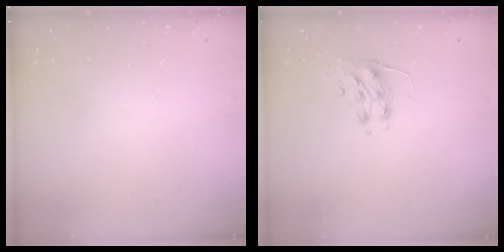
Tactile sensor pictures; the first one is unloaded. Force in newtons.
{"total": 8.9, "press": 8.9, "slide": 0.3}